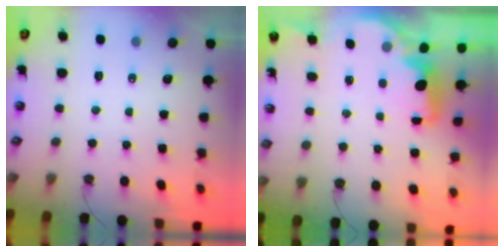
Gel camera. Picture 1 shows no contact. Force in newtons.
{"total": 2.0, "press": 1.9, "slide": 0.7}